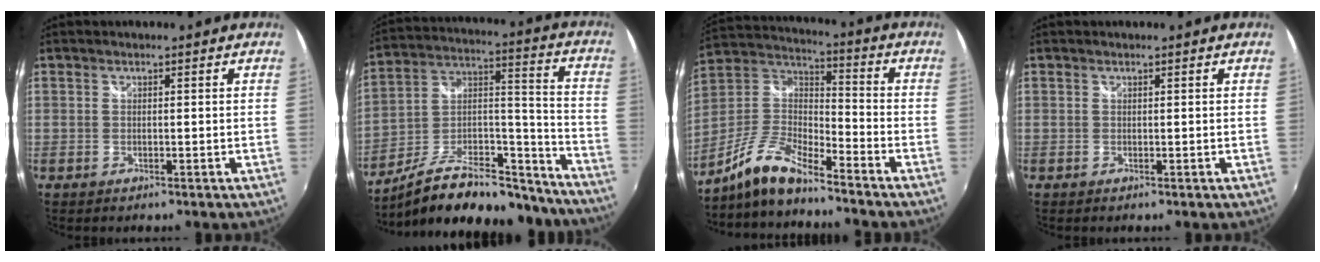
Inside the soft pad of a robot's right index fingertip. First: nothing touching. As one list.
[{"total": 23.7, "force": [-18.9, 8.4, 11.6], "torque": [-0.193, 0.036, -0.274]}, {"total": 11.5, "force": [-9.0, 2.4, 6.8], "torque": [-0.158, 0.008, -0.182]}, {"total": 0.0}]